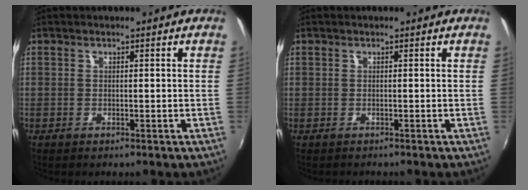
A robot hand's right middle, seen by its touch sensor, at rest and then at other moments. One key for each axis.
{"total": 0.8, "fx": -0.4, "fy": 0.7, "fz": -0.1, "tx": 0.000, "ty": 0.001, "tz": -0.004}